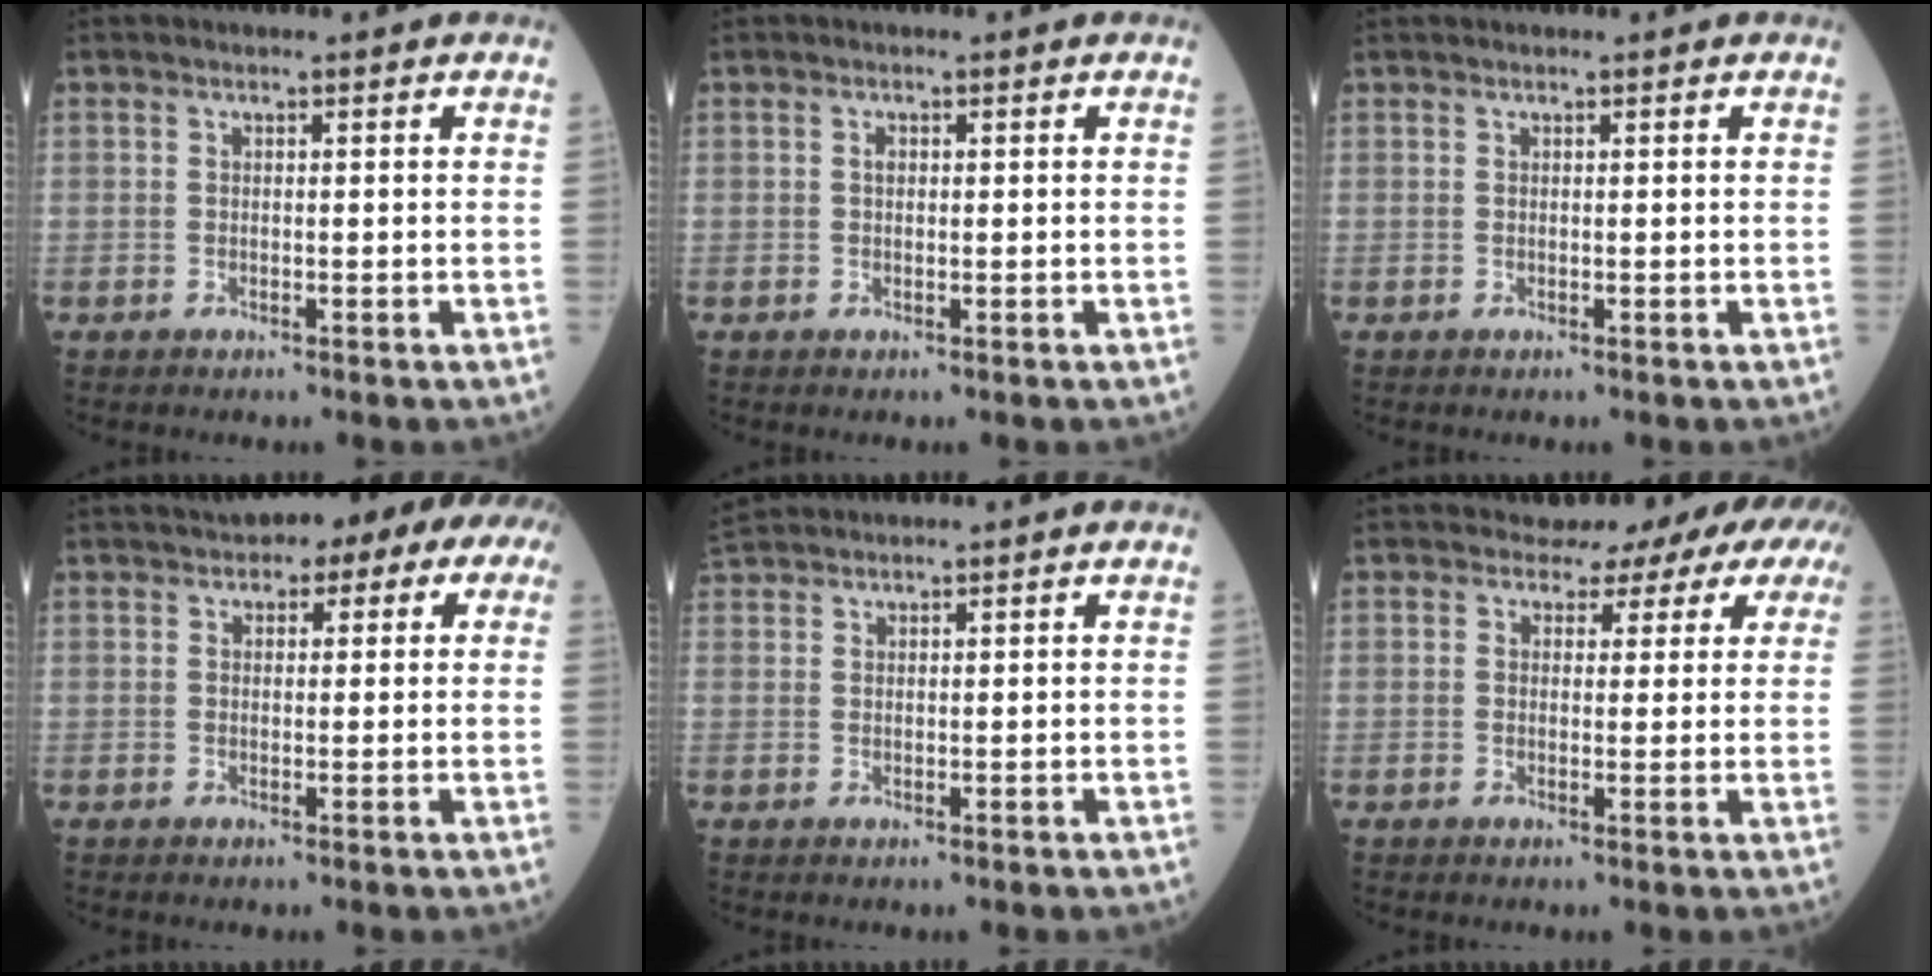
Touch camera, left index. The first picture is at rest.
{"total": 0.7, "force": [0.1, 0.4, 0.5], "torque": [-0.012, 0.001, 0.001]}
{"total": 0.0}
{"total": 11.0, "force": [6.2, 4.2, 8.0], "torque": [-0.097, 0.051, 0.070]}
{"total": 2.5, "force": [2.5, 0.1, 0.2], "torque": [-0.016, 0.022, 0.055]}
{"total": 6.3, "force": [4.7, 3.1, 2.7], "torque": [-0.026, 0.015, 0.037]}